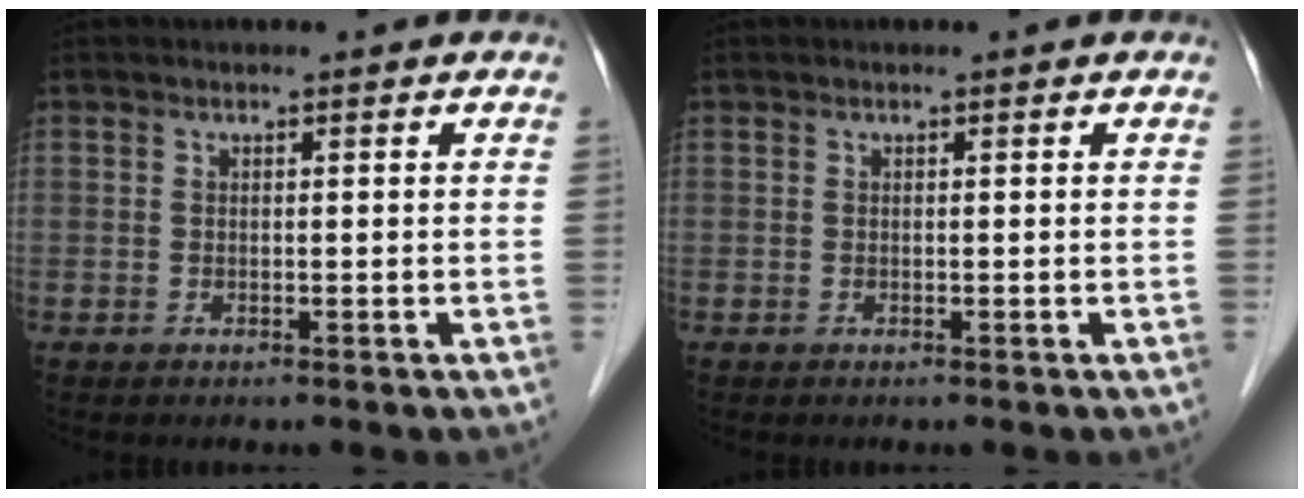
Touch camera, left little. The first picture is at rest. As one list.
[{"total": 0.0}]